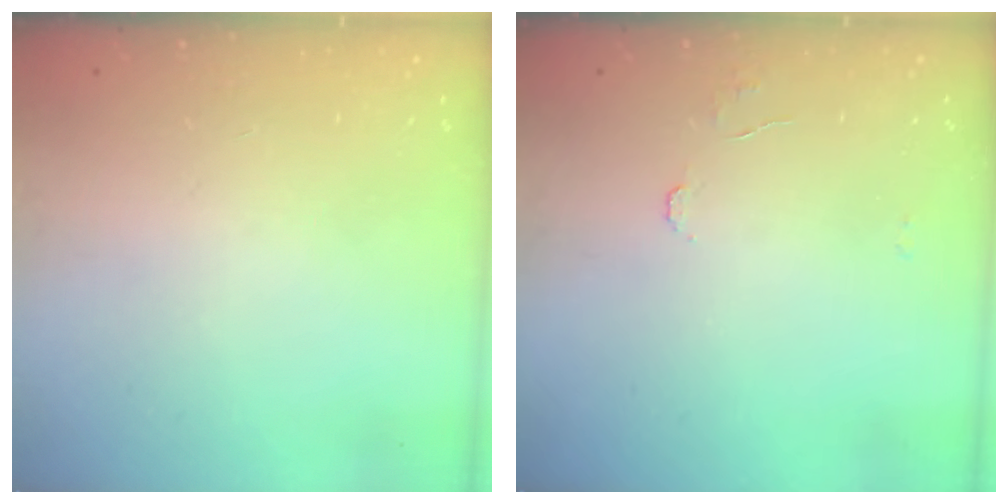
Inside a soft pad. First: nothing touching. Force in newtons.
{"total": 5.2, "press": 5.2, "slide": 0.4}